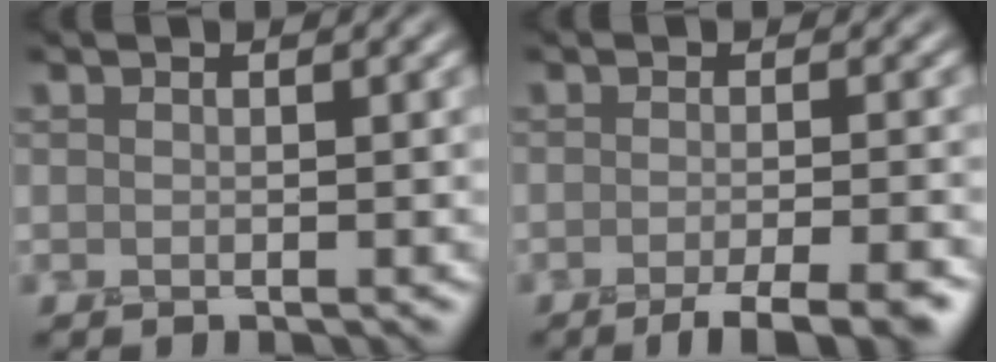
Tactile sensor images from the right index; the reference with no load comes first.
{"total": 5.0, "force": [-3.4, 1.0, 3.5], "torque": [-0.035, -0.002, -0.052]}